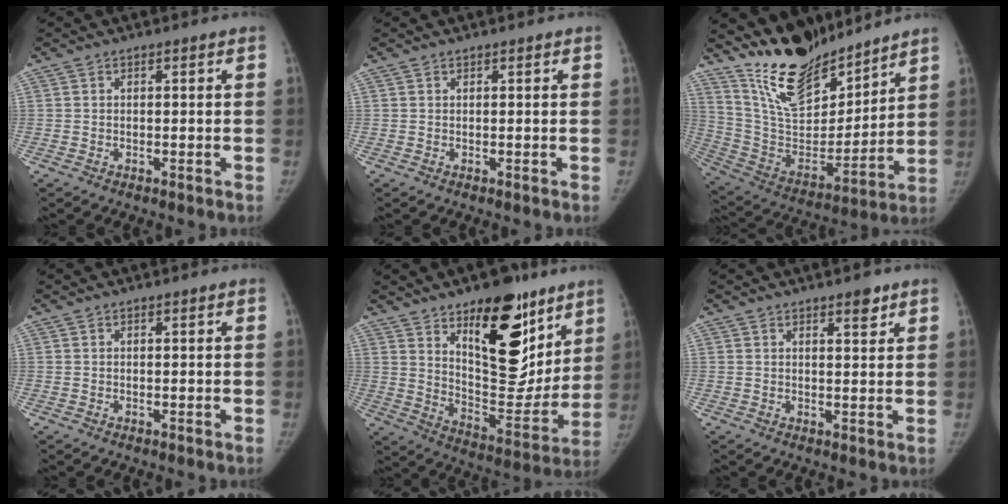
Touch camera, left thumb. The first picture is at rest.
{"total": 0.0}
{"total": 18.9, "force": [16.2, 6.4, 7.5], "torque": [-0.084, -0.108, 0.299]}
{"total": 0.0}
{"total": 23.8, "force": [12.7, 11.0, 16.9], "torque": [-0.178, -0.077, 0.198]}
{"total": 2.8, "force": [2.0, 1.0, 1.8], "torque": [-0.014, -0.012, 0.028]}